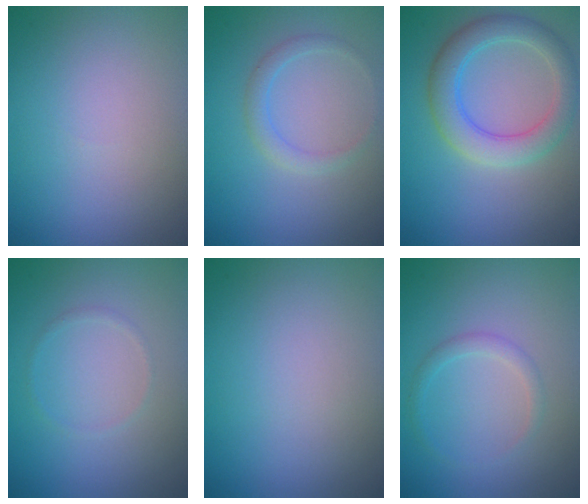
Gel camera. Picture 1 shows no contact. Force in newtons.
{"total": 1.6, "press": 1.6, "slide": 0.2}
{"total": 4.5, "press": 4.5, "slide": 0.2}
{"total": 0.6, "press": 0.6, "slide": 0.1}
{"total": 0.0}
{"total": 1.2, "press": 1.2, "slide": 0.1}